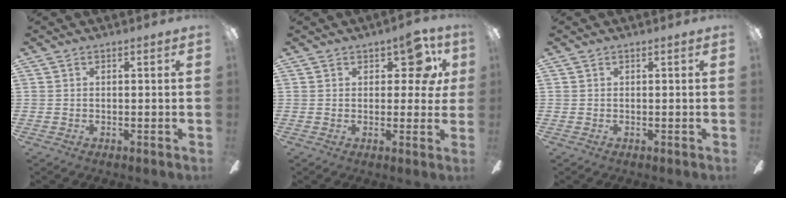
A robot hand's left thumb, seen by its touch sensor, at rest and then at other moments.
{"total": 8.3, "force": [3.7, 4.5, 5.9], "torque": [-0.062, -0.009, 0.060]}
{"total": 0.0}